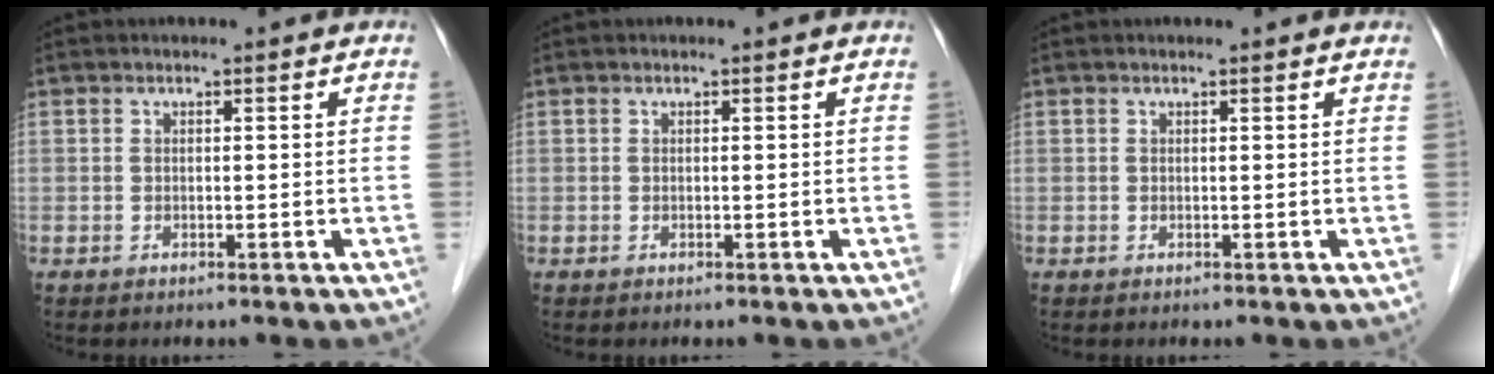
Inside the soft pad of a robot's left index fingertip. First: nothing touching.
{"total": 0.0}
{"total": 1.4, "force": [1.3, 0.4, 0.2], "torque": [-0.002, 0.006, 0.013]}